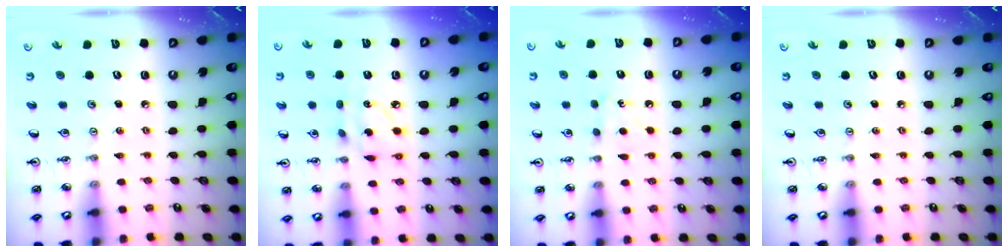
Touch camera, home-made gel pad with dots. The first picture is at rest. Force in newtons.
{"total": 7.3, "press": 7.3, "slide": 0.1}
{"total": 5.0, "press": 5.0, "slide": 0.7}
{"total": 0.0}